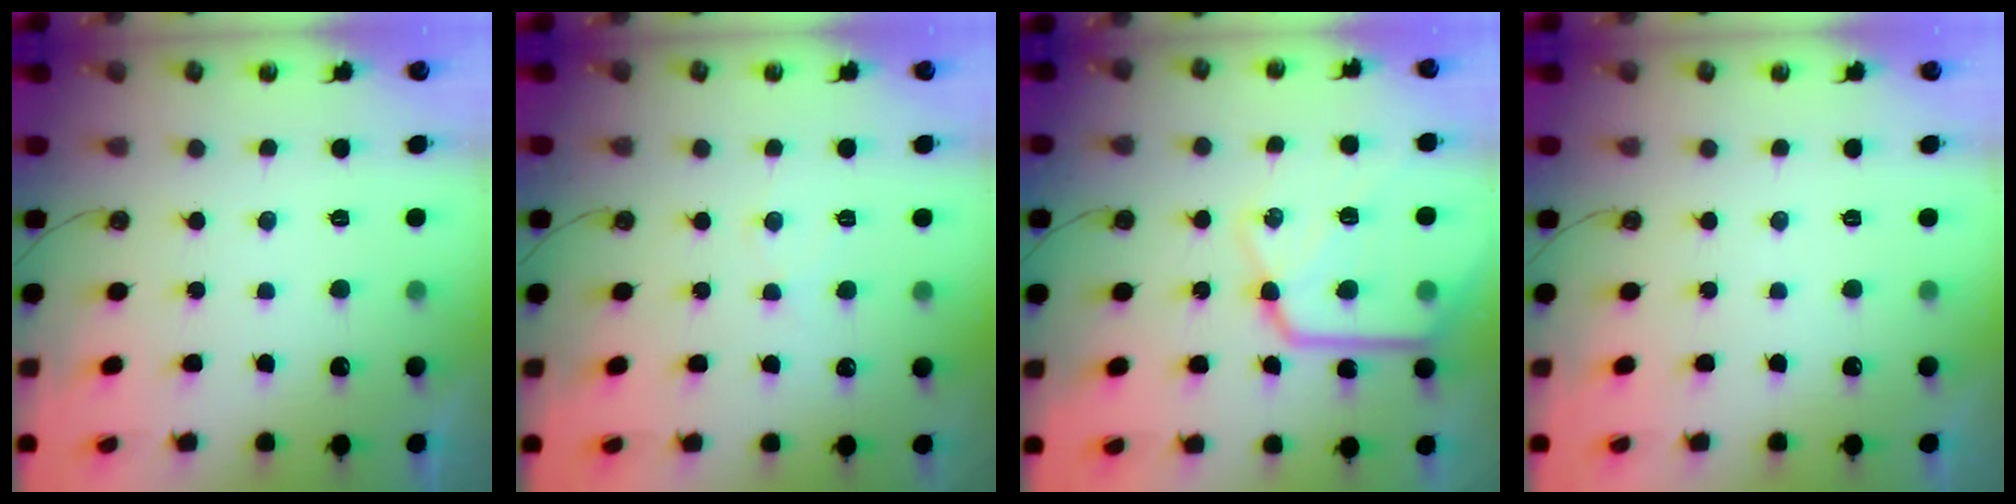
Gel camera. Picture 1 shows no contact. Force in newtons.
{"total": 3.5, "press": 3.5, "slide": 0.6}
{"total": 19.6, "press": 19.5, "slide": 2.0}
{"total": 0.0}